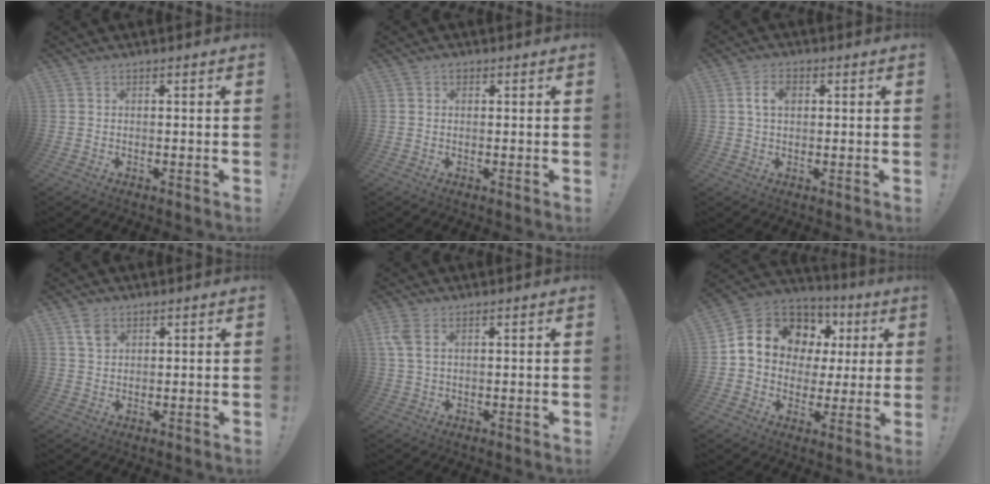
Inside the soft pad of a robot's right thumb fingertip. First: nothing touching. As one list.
[{"total": 1.1, "force": [0.3, 1.0, 0.4], "torque": [-0.008, 0.003, 0.006]}, {"total": 5.0, "force": [1.0, 3.1, 3.8], "torque": [-0.063, 0.006, 0.016]}, {"total": 3.4, "force": [2.0, 2.4, 1.4], "torque": [-0.013, -0.008, 0.036]}, {"total": 4.9, "force": [1.8, 2.4, 3.8], "torque": [-0.095, -0.001, 0.033]}, {"total": 13.9, "force": [5.5, 11.0, 6.6], "torque": [-0.107, -0.032, 0.116]}]